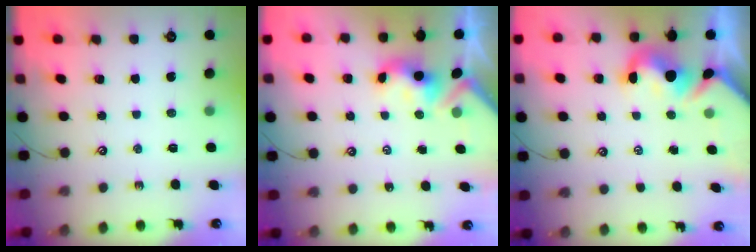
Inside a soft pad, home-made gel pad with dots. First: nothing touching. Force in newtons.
{"total": 3.2, "press": 3.2, "slide": 0.3}
{"total": 4.1, "press": 4.0, "slide": 0.8}